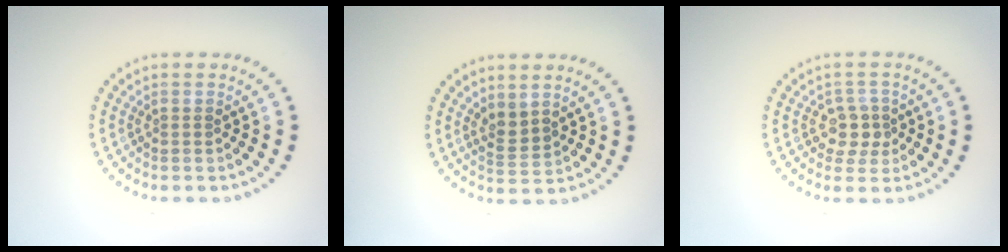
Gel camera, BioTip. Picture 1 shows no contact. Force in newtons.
{"total": 2.1, "press": 1.7, "slide": 1.2}
{"total": 2.4, "press": 2.1, "slide": 1.0}